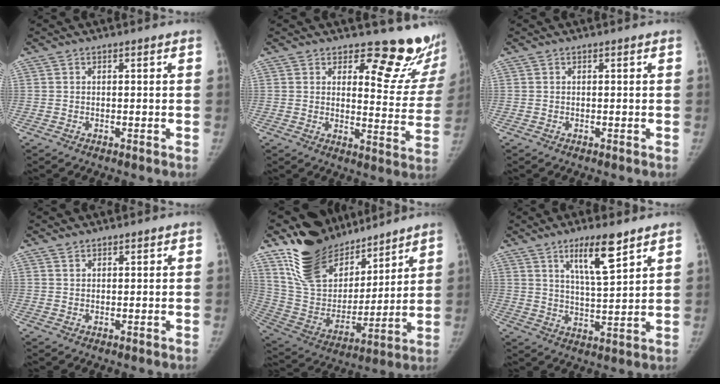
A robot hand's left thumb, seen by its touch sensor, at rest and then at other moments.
{"total": 14.3, "force": [13.0, 4.6, 3.8], "torque": [0.007, -0.142, 0.140]}
{"total": 0.0}
{"total": 1.2, "force": [1.0, 0.7, 0.2], "torque": [0.008, -0.006, 0.015]}
{"total": 21.6, "force": [16.6, 11.2, 8.2], "torque": [-0.102, -0.095, 0.305]}
{"total": 9.9, "force": [6.1, 1.9, 7.5], "torque": [-0.123, -0.039, 0.110]}